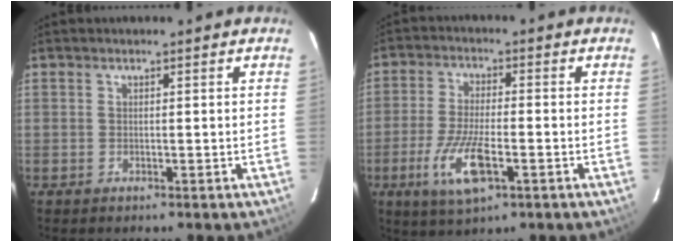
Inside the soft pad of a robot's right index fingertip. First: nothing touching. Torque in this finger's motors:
{"motor_torque": [1.25, -0.62, 0.64, 0.10]}